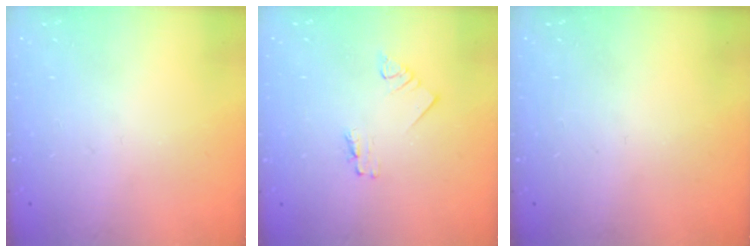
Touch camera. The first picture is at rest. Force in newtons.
{"total": 1.2, "press": 1.2, "slide": 0.0}
{"total": 0.0}